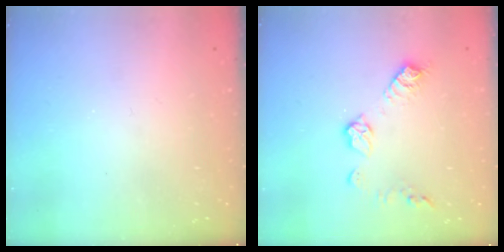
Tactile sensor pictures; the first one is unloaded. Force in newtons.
{"total": 9.4, "press": 9.4, "slide": 0.2}